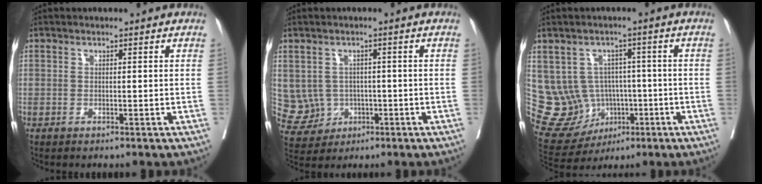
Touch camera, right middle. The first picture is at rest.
{"total": 7.4, "force": [-0.4, 7.4, 1.1], "torque": [-0.034, 0.016, 0.011]}
{"total": 10.7, "force": [-1.2, 10.1, 3.1], "torque": [-0.072, 0.040, 0.009]}